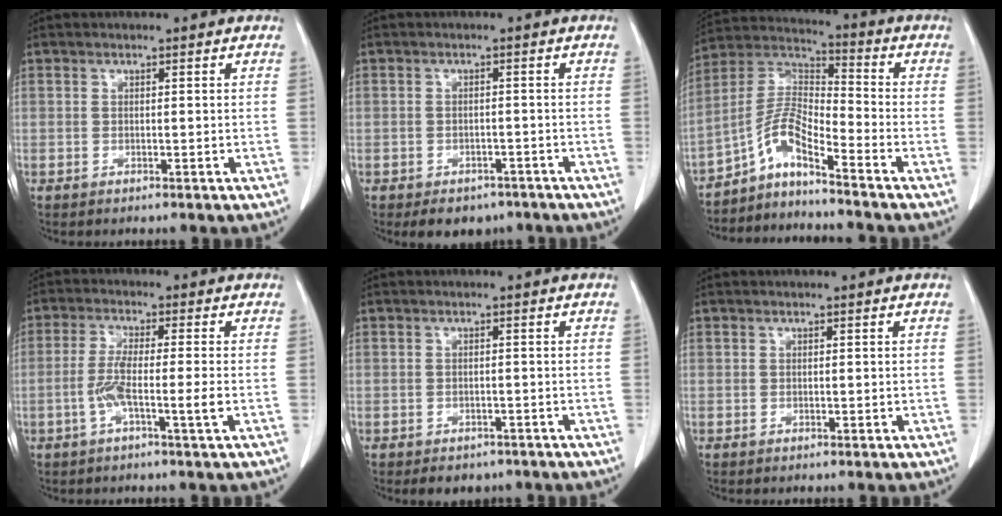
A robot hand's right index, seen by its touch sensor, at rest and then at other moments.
{"total": 5.5, "force": [-4.1, 3.3, 1.6], "torque": [-0.010, 0.008, -0.051]}
{"total": 7.8, "force": [-5.6, 0.6, 5.3], "torque": [-0.113, 0.016, -0.109]}
{"total": 5.5, "force": [-1.7, -0.3, 5.2], "torque": [-0.106, -0.003, -0.033]}
{"total": 3.6, "force": [-2.8, 2.1, 0.8], "torque": [-0.003, 0.004, -0.033]}
{"total": 0.0}